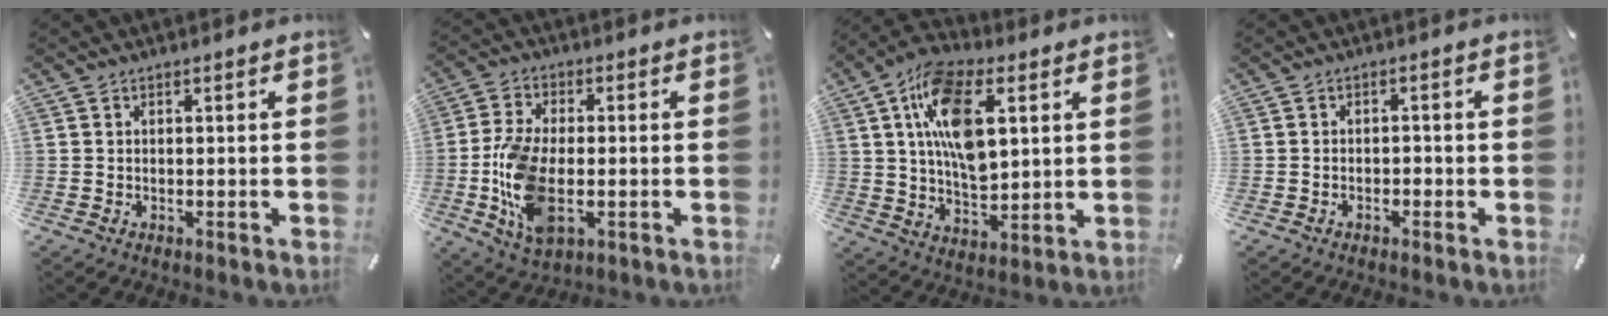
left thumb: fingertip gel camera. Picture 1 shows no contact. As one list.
[{"total": 13.9, "force": [-2.8, 7.5, 11.4], "torque": [-0.258, -0.011, -0.050]}, {"total": 15.8, "force": [5.3, 8.8, 12.0], "torque": [-0.220, -0.001, 0.092]}, {"total": 1.5, "force": [-0.8, 1.0, 0.9], "torque": [-0.019, 0.006, -0.018]}]